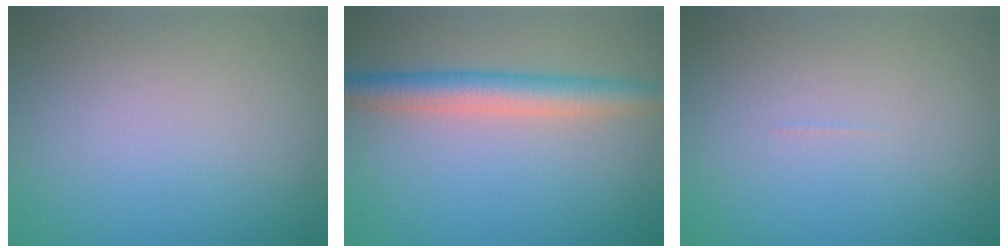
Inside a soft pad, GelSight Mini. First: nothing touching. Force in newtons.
{"total": 4.1, "press": 4.1, "slide": 0.1}
{"total": 0.0}